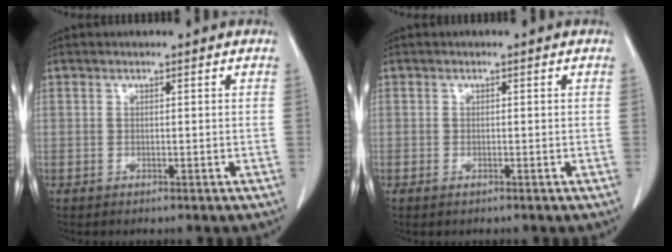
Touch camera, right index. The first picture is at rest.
{"total": 0.6, "force": [-0.4, 0.2, 0.4], "torque": [-0.008, -0.001, -0.004]}